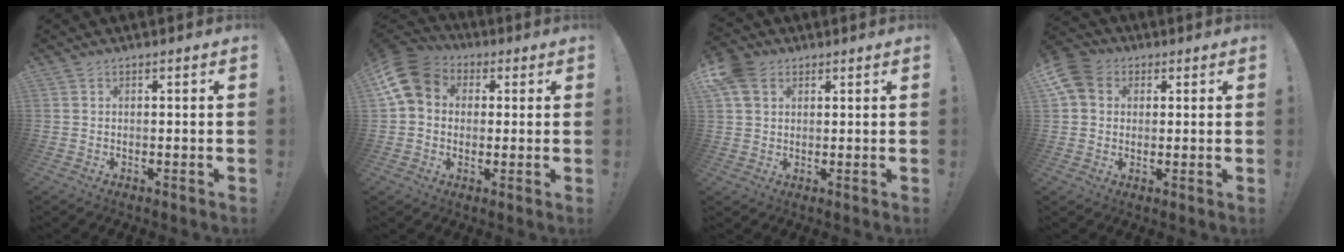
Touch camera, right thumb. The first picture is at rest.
{"total": 11.5, "force": [2.5, 9.5, 6.0], "torque": [-0.110, 0.008, 0.055]}
{"total": 9.0, "force": [4.1, 7.0, 4.0], "torque": [-0.074, -0.011, 0.083]}
{"total": 8.7, "force": [2.7, 7.3, 3.8], "torque": [-0.070, 0.001, 0.058]}